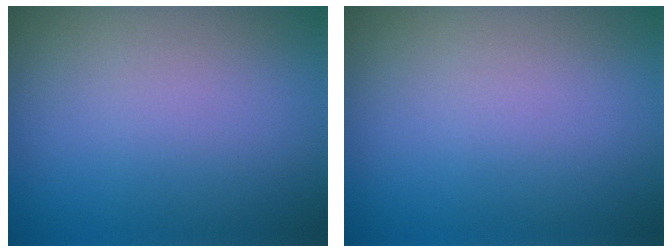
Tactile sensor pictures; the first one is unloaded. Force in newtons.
{"total": 0.0}